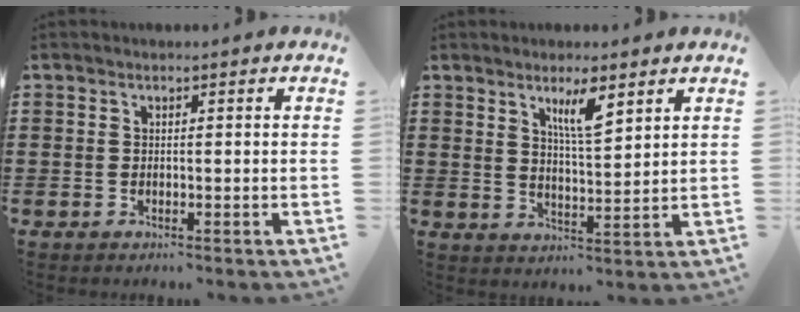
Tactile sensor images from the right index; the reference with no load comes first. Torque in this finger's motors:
{"motor_torque": [0.38, 0.19, 0.33, 0.11]}